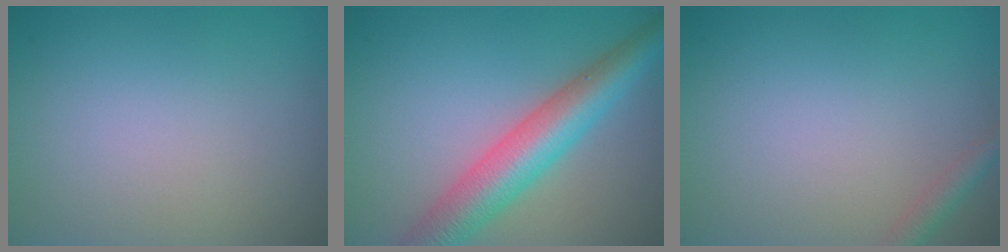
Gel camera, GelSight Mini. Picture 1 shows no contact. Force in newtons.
{"total": 6.8, "press": 6.8, "slide": 0.1}
{"total": 1.6, "press": 1.6, "slide": 0.1}